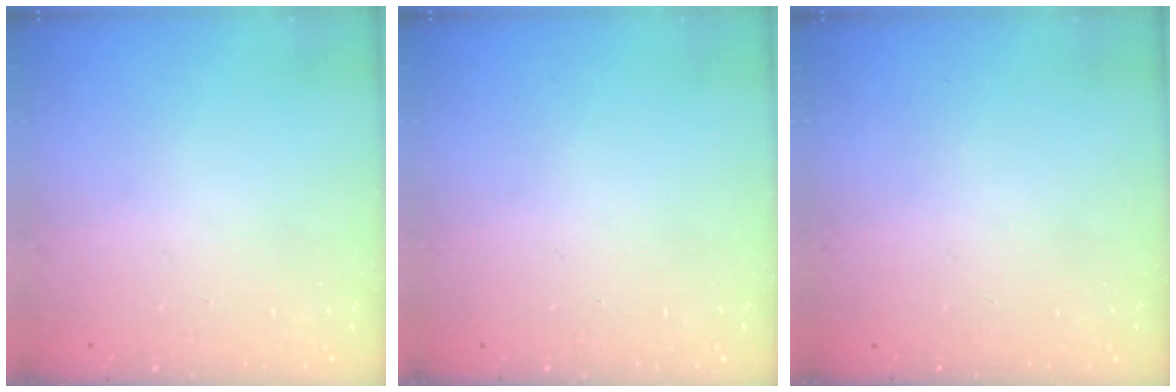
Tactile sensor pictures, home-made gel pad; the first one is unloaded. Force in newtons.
{"total": 0.0}
{"total": 0.0}